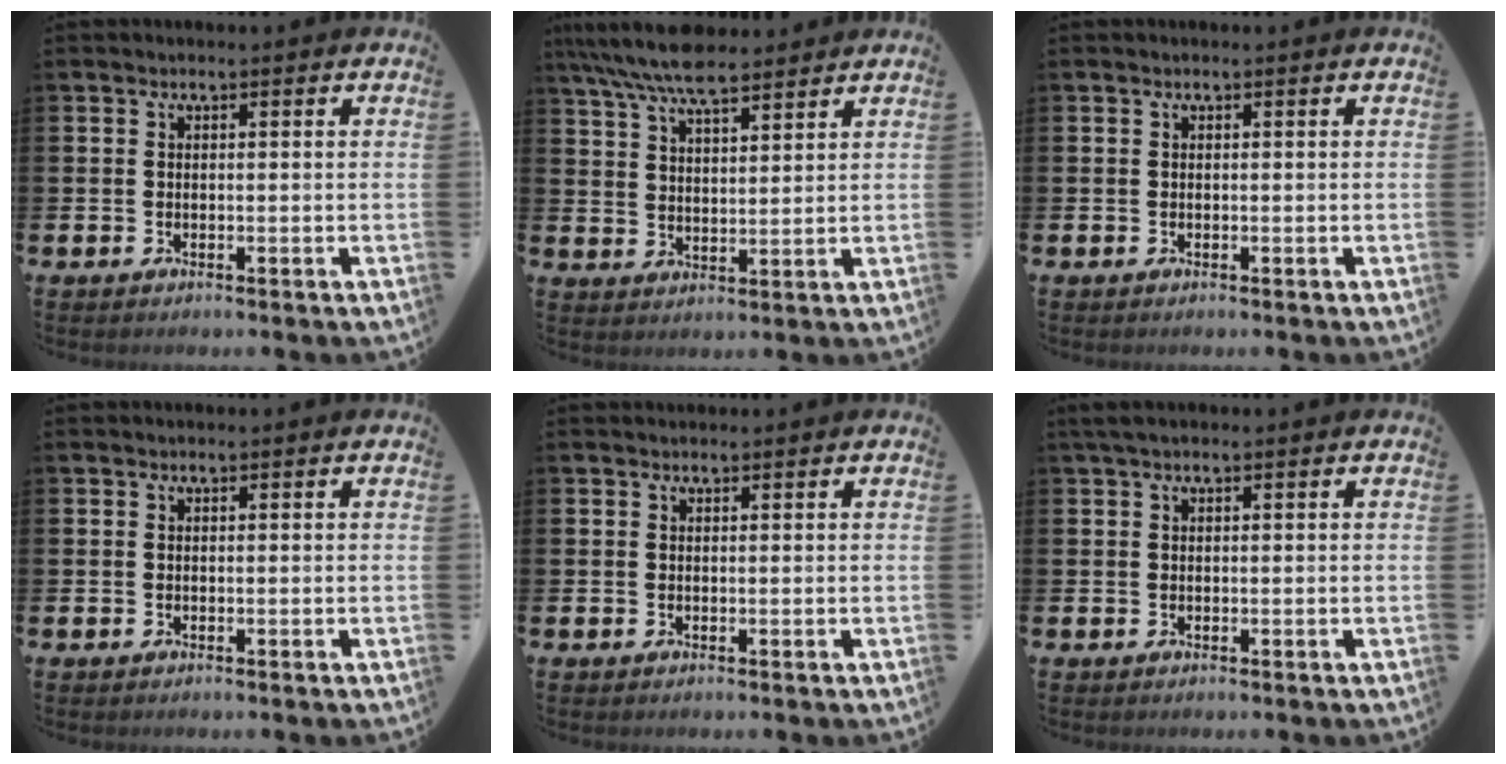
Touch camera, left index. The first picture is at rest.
{"total": 7.1, "force": [6.6, 1.4, 2.4], "torque": [-0.062, -0.026, 0.119]}
{"total": 0.0}
{"total": 0.0}
{"total": 0.7, "force": [0.7, 0.2, 0.0], "torque": [0.012, -0.004, 0.011]}
{"total": 1.5, "force": [1.0, 0.4, 1.0], "torque": [-0.015, 0.004, 0.017]}